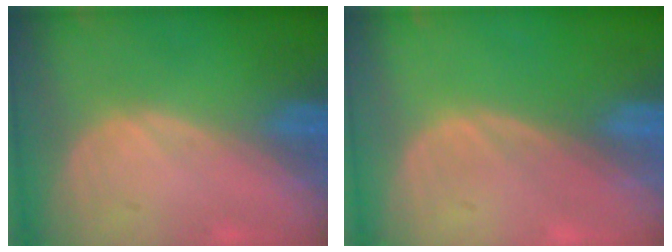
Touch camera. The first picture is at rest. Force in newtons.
{"total": 0.0}